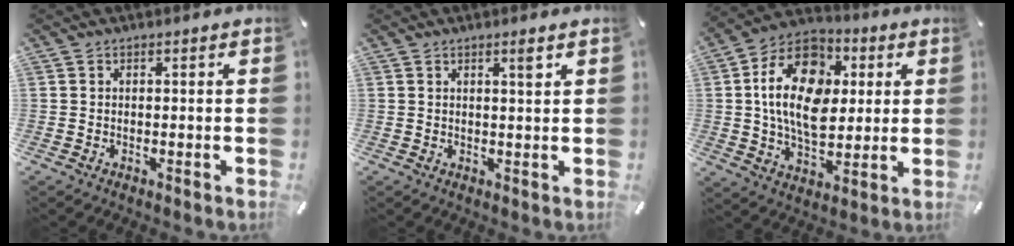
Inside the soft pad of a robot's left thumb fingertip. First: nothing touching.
{"total": 2.2, "force": [1.3, 0.2, 1.8], "torque": [-0.031, -0.005, 0.020]}
{"total": 18.9, "force": [2.9, 13.1, 13.3], "torque": [-0.247, 0.007, 0.048]}